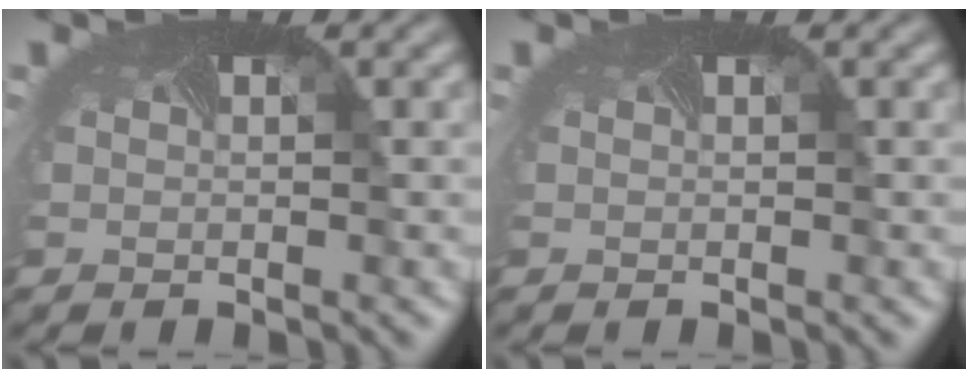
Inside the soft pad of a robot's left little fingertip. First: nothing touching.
{"total": 0.0}